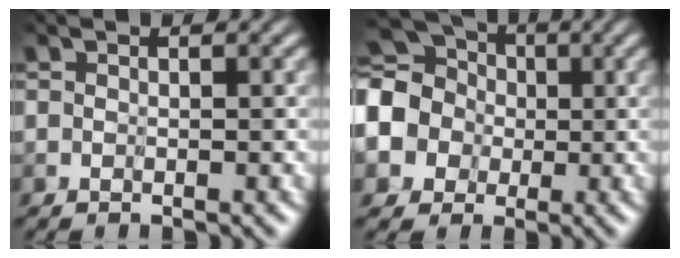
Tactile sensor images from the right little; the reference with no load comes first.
{"total": 7.3, "force": [0.3, 6.5, 3.3], "torque": [-0.106, -0.003, -0.024]}